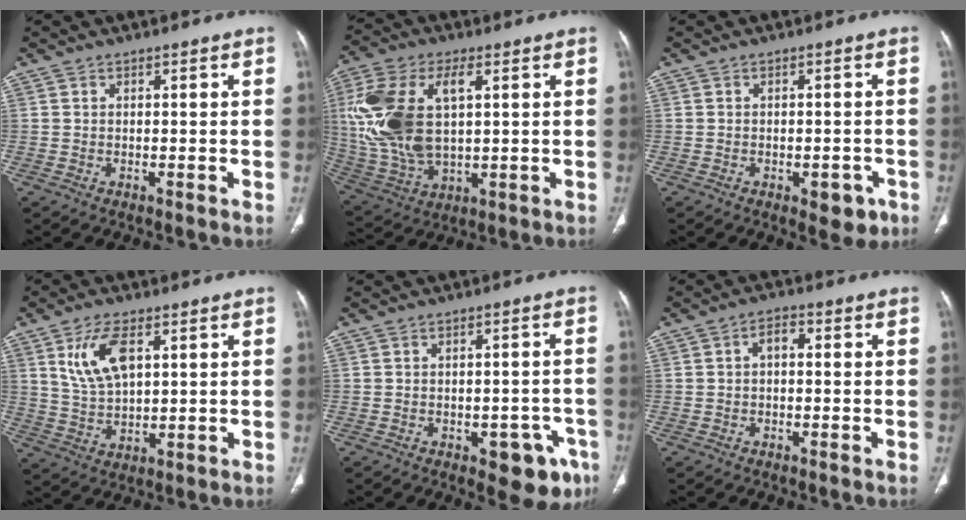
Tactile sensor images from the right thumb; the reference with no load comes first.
{"total": 18.8, "force": [3.3, 10.0, 15.6], "torque": [-0.344, 0.000, 0.068]}
{"total": 4.7, "force": [-2.2, 2.5, 3.3], "torque": [-0.021, 0.008, -0.021]}
{"total": 9.1, "force": [3.7, 4.0, 7.3], "torque": [-0.141, -0.013, 0.081]}
{"total": 9.2, "force": [-4.7, 4.6, 6.5], "torque": [-0.047, 0.020, -0.053]}
{"total": 2.9, "force": [0.0, 1.7, 2.3], "torque": [-0.032, 0.013, -0.006]}